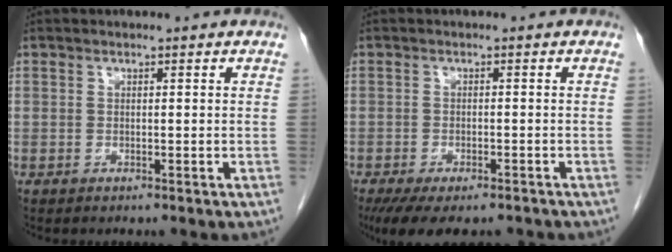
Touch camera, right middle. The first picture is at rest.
{"total": 10.8, "force": [-8.4, 3.7, 5.6], "torque": [-0.091, -0.012, -0.117]}